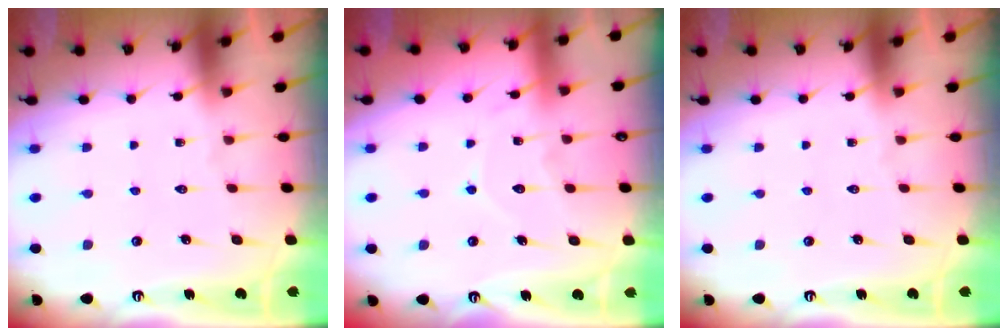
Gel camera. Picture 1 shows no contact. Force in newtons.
{"total": 8.8, "press": 8.8, "slide": 0.9}
{"total": 0.0}